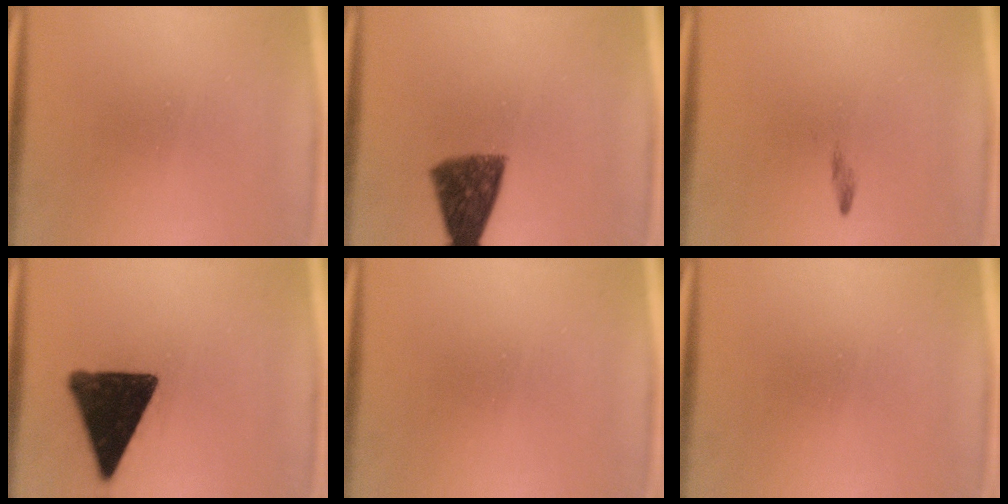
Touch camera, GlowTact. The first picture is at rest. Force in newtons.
{"total": 9.2}
{"total": 0.7}
{"total": 15.2}
{"total": 0.0}
{"total": 0.0}